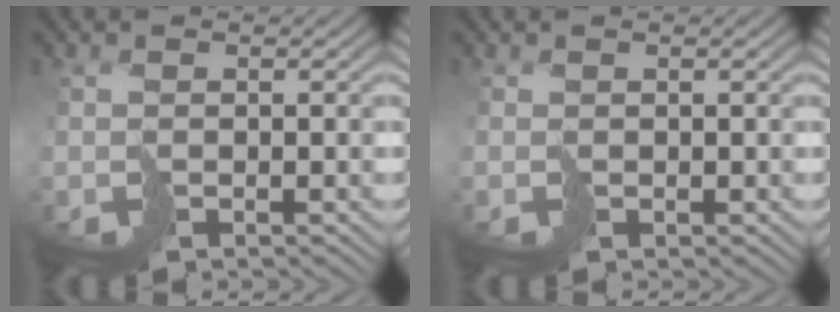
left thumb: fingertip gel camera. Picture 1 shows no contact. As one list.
[{"total": 0.0}]